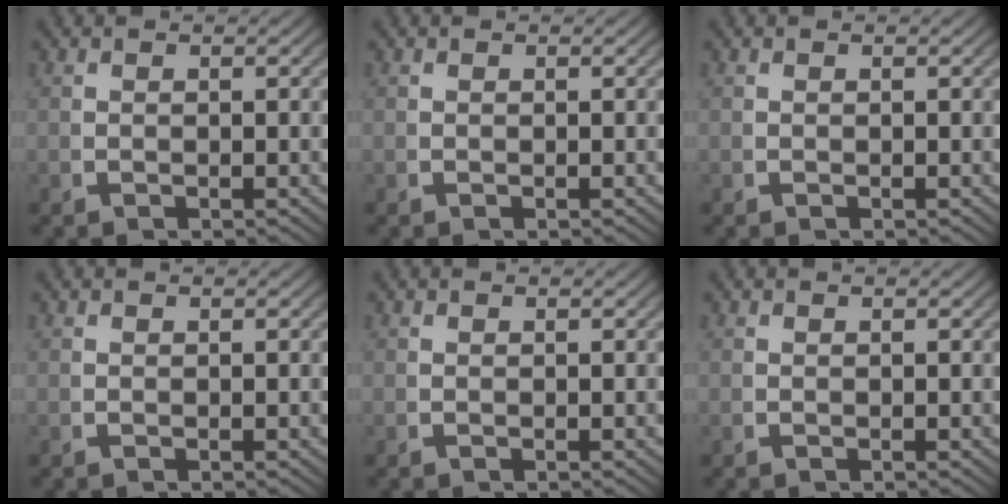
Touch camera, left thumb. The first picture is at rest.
{"total": 0.0}
{"total": 0.0}
{"total": 0.0}
{"total": 0.0}
{"total": 0.0}